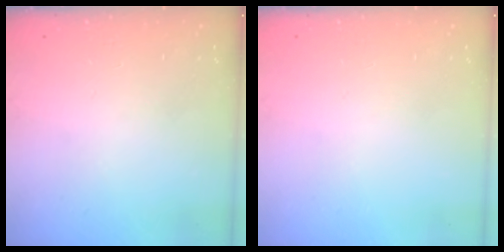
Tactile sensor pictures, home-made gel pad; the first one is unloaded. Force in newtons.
{"total": 0.0}